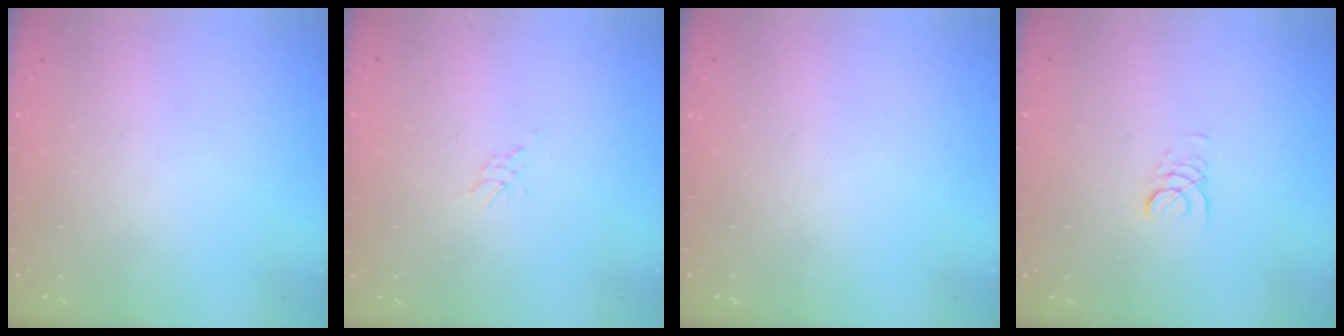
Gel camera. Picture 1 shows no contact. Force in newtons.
{"total": 2.1, "press": 2.1, "slide": 0.5}
{"total": 0.0}
{"total": 3.4, "press": 3.4, "slide": 0.3}